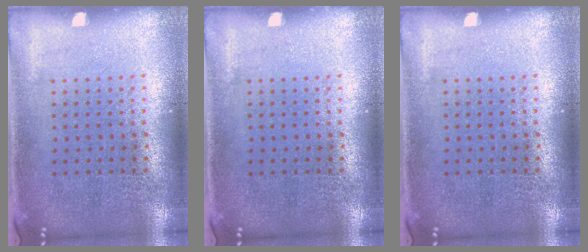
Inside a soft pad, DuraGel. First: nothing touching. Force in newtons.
{"total": 0.0}
{"total": 0.0}